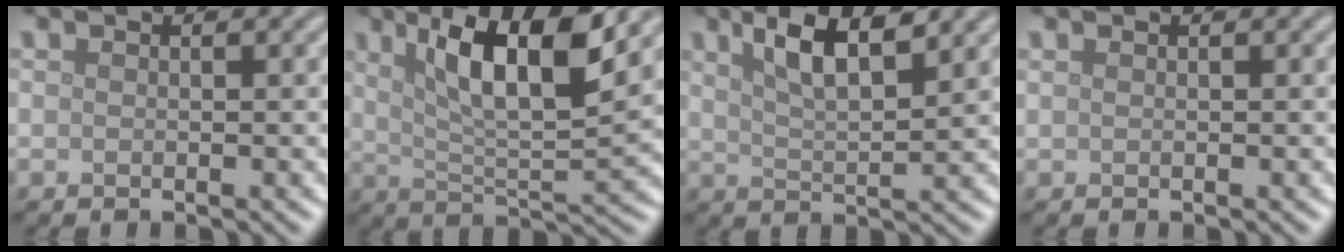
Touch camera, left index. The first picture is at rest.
{"total": 9.0, "force": [4.1, 2.2, 7.7], "torque": [-0.125, -0.002, 0.072]}
{"total": 5.4, "force": [3.2, 1.4, 4.1], "torque": [-0.068, 0.007, 0.055]}
{"total": 0.0}